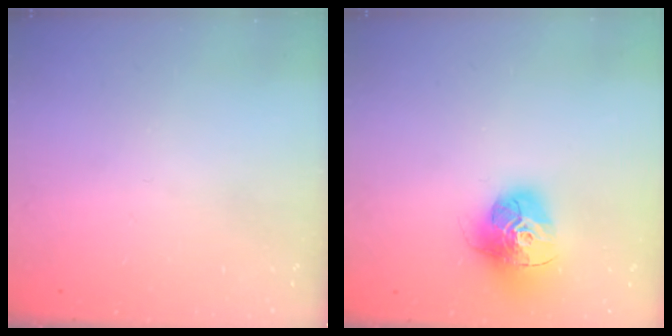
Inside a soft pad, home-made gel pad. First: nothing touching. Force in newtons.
{"total": 16.0, "press": 16.0, "slide": 1.5}